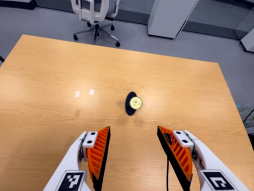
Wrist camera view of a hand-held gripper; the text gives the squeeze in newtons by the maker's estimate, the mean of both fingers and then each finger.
{"total": 0.0}